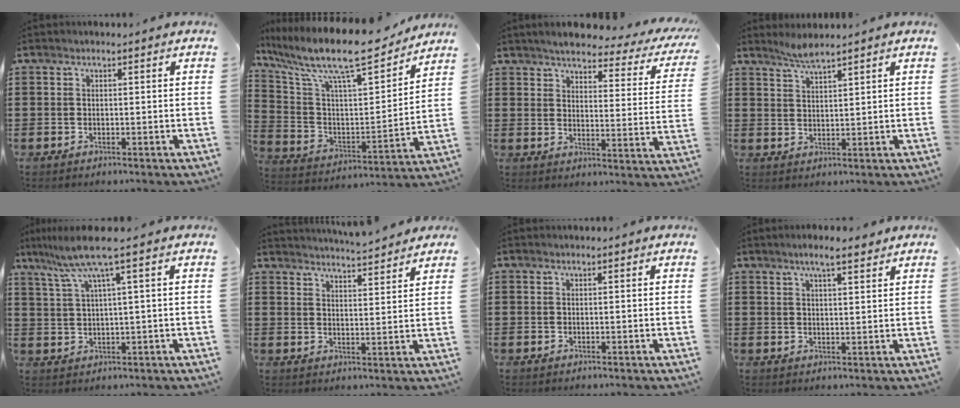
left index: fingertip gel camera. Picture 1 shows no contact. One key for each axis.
{"total": 13.3, "fx": 10.8, "fy": 2.2, "fz": 7.4, "tx": -0.186, "ty": -0.072, "tz": 0.179}
{"total": 4.1, "fx": 3.7, "fy": 0.4, "fz": 1.8, "tx": -0.048, "ty": -0.030, "tz": 0.055}
{"total": 2.6, "fx": 2.4, "fy": -0.1, "fz": 1.0, "tx": -0.025, "ty": -0.001, "tz": 0.046}
{"total": 6.9, "fx": 3.4, "fy": -0.2, "fz": 6.0, "tx": -0.132, "ty": -0.012, "tz": 0.055}
{"total": 4.0, "fx": 3.9, "fy": -0.3, "fz": 0.6, "tx": -0.025, "ty": -0.020, "tz": 0.069}
{"total": 0.0}
{"total": 4.1, "fx": 3.2, "fy": 0.7, "fz": 2.5, "tx": -0.056, "ty": 0.002, "tz": 0.057}